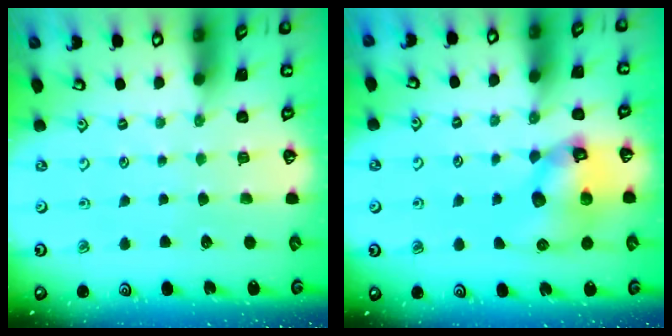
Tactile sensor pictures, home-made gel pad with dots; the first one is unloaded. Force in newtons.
{"total": 11.3, "press": 11.2, "slide": 1.6}